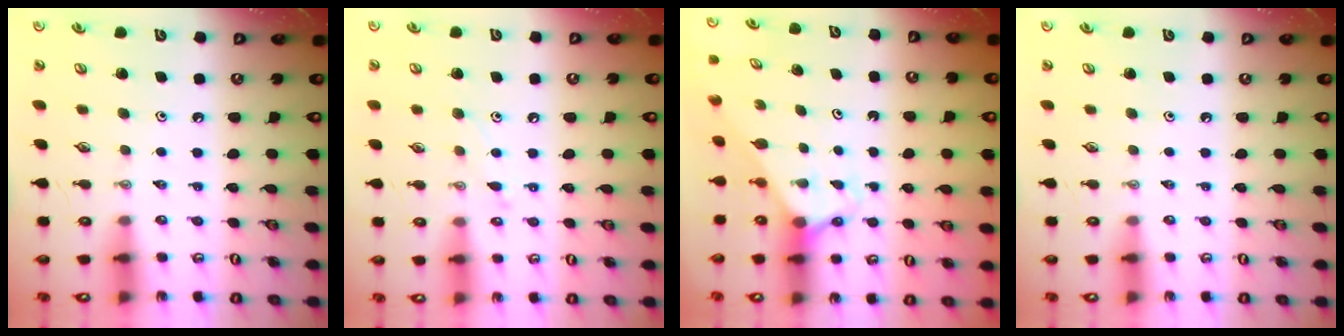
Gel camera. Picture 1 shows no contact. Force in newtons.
{"total": 7.0, "press": 6.9, "slide": 0.5}
{"total": 2.4, "press": 2.4, "slide": 0.1}
{"total": 0.0}